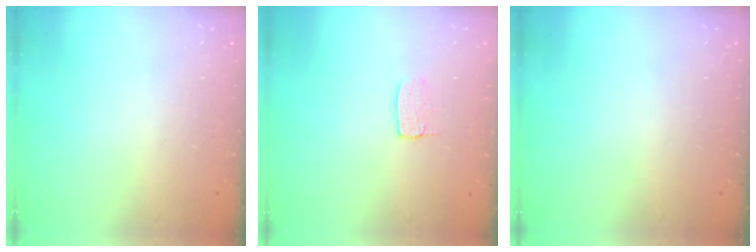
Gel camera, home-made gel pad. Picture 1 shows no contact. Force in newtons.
{"total": 3.4, "press": 3.4, "slide": 0.1}
{"total": 0.0}